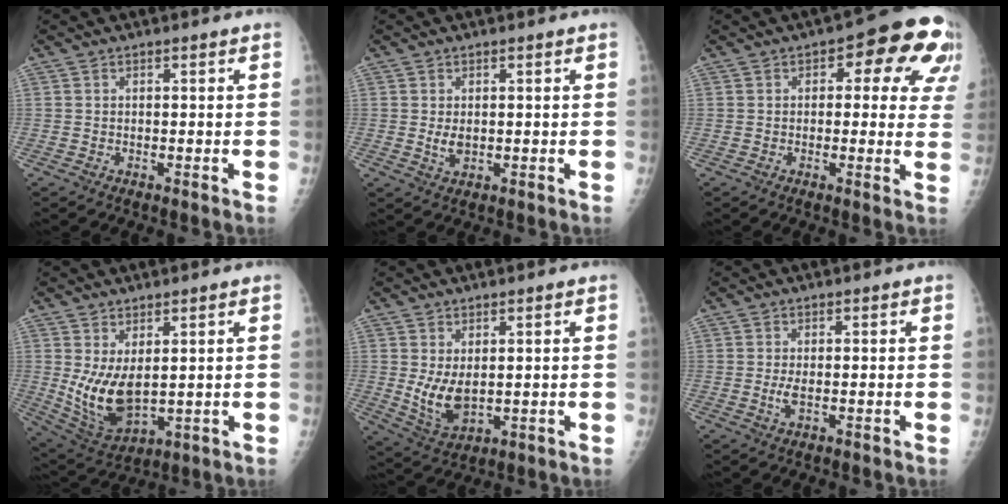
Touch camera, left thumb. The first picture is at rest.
{"total": 2.6, "force": [0.2, 1.6, 2.0], "torque": [-0.032, -0.007, 0.009]}
{"total": 12.9, "force": [5.0, 6.6, 9.8], "torque": [-0.053, -0.001, 0.048]}
{"total": 10.2, "force": [1.7, 5.3, 8.6], "torque": [-0.153, -0.027, 0.052]}
{"total": 6.9, "force": [1.0, 3.9, 5.7], "torque": [-0.097, -0.021, 0.033]}
{"total": 2.1, "force": [0.0, 0.6, 2.0], "torque": [-0.043, -0.004, 0.002]}